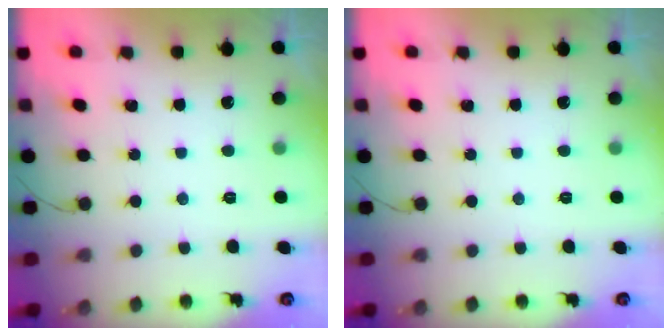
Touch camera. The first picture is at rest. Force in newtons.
{"total": 0.0}